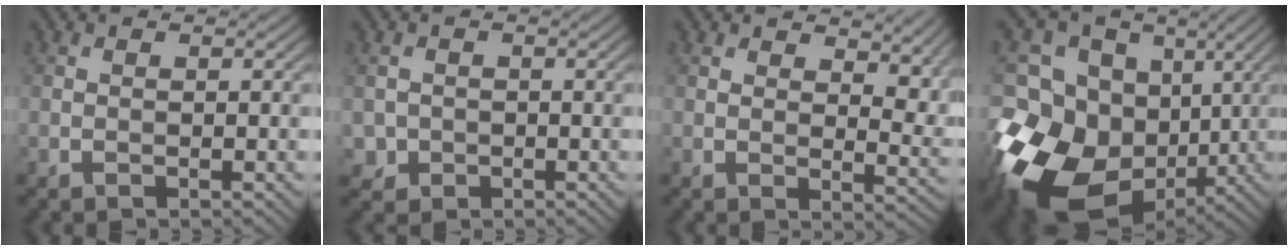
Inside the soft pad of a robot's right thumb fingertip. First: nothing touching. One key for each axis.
{"total": 1.9, "fx": -0.4, "fy": 1.8, "fz": 0.1, "tx": 0.000, "ty": -0.007, "tz": -0.010}
{"total": 8.3, "fx": 4.9, "fy": 3.8, "fz": 5.5, "tx": -0.077, "ty": -0.006, "tz": 0.084}
{"total": 19.8, "fx": -5.6, "fy": 15.4, "fz": 11.1, "tx": -0.270, "ty": -0.032, "tz": -0.082}